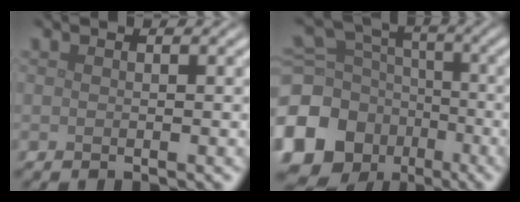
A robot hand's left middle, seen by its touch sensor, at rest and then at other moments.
{"total": 15.8, "force": [-7.0, 13.2, 5.3], "torque": [-0.156, -0.043, -0.130]}